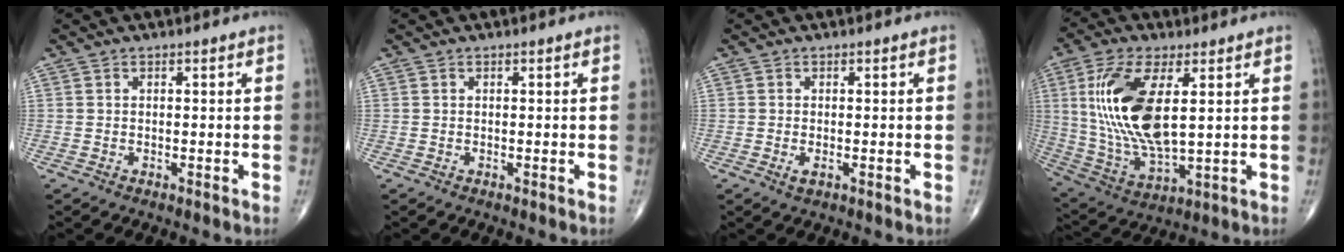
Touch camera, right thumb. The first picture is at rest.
{"total": 0.0}
{"total": 1.4, "force": [-0.4, 0.7, 1.1], "torque": [-0.024, -0.004, -0.007]}
{"total": 18.1, "force": [3.7, 7.8, 16.0], "torque": [-0.332, -0.020, 0.079]}